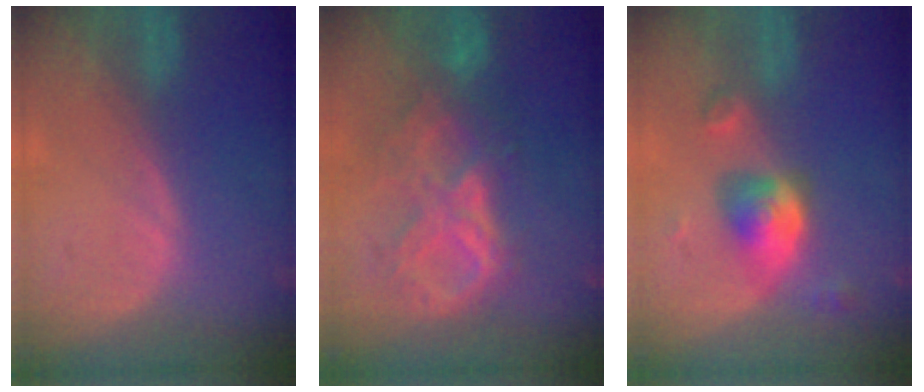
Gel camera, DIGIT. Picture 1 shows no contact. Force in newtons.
{"total": 9.2, "press": 7.9, "slide": 4.7}
{"total": 5.5, "press": 5.4, "slide": 1.0}